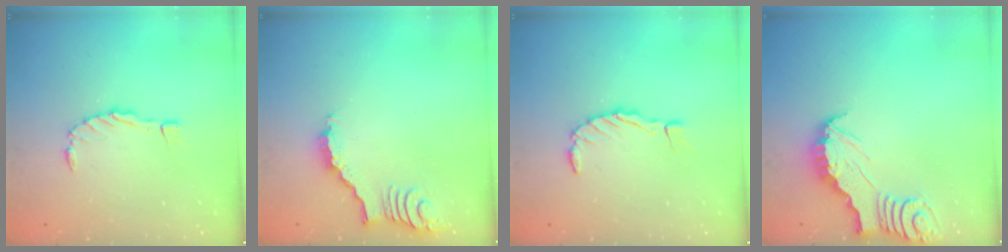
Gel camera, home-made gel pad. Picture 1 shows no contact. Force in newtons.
{"total": 3.5, "press": 3.5, "slide": 0.4}
{"total": 1.5, "press": 1.4, "slide": 0.3}
{"total": 3.0, "press": 3.0, "slide": 0.3}